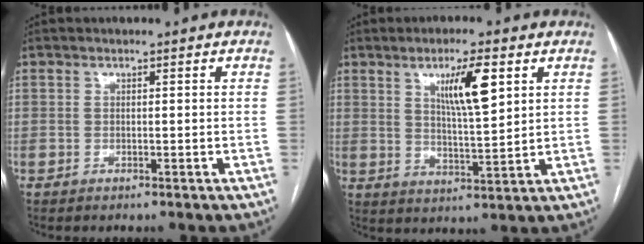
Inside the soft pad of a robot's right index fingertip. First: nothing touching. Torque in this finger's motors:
{"motor_torque": [0.34, 0.13, 0.21, 0.10]}